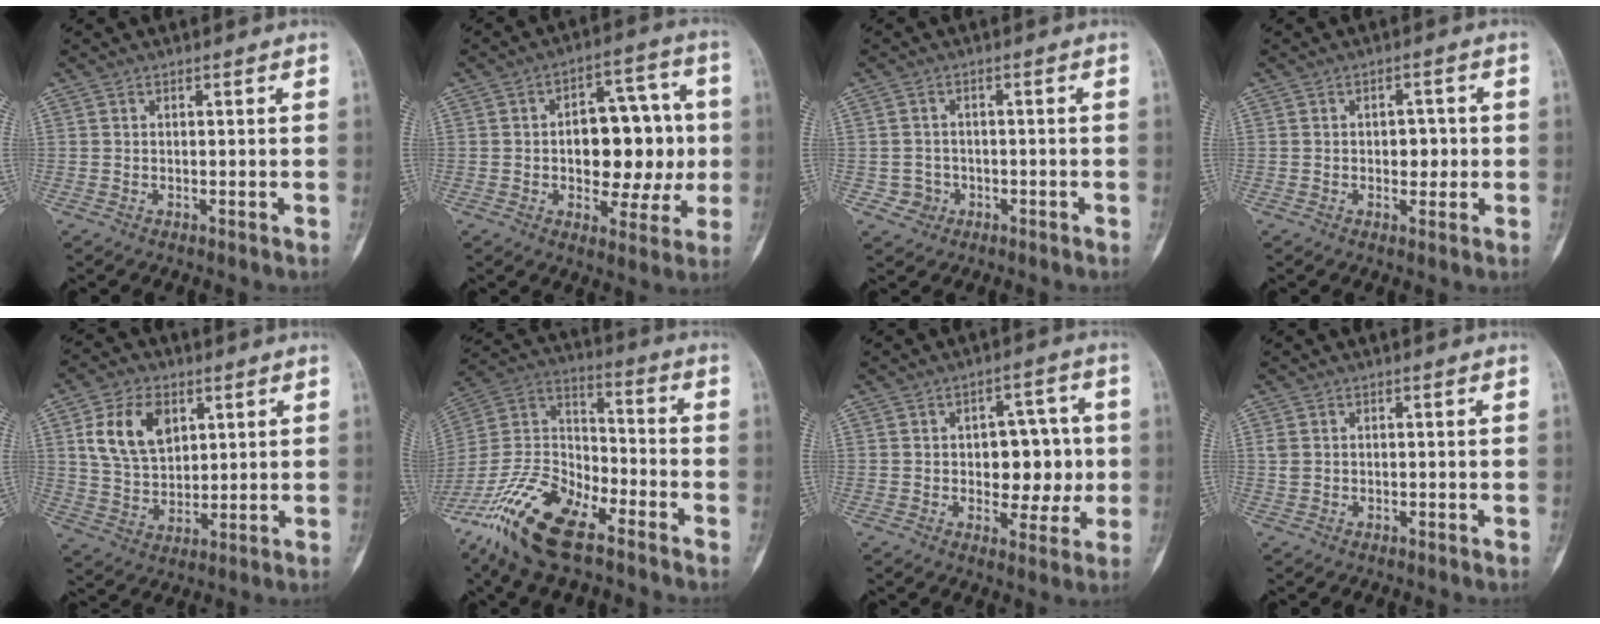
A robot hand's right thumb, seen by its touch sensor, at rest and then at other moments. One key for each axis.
{"total": 16.4, "fx": -0.2, "fy": 9.8, "fz": 13.2, "tx": -0.129, "ty": 0.030, "tz": 0.000}
{"total": 3.0, "fx": -0.9, "fy": 2.8, "fz": 0.2, "tx": 0.013, "ty": 0.010, "tz": -0.015}
{"total": 3.7, "fx": 0.0, "fy": 2.5, "fz": 2.7, "tx": -0.012, "ty": 0.003, "tz": -0.002}
{"total": 11.8, "fx": 4.4, "fy": 7.8, "fz": 7.7, "tx": -0.120, "ty": -0.012, "tz": 0.087}
{"total": 19.7, "fx": -13.0, "fy": 7.8, "fz": 12.6, "tx": -0.258, "ty": 0.058, "tz": -0.246}
{"total": 10.6, "fx": 0.0, "fy": 6.7, "fz": 8.2, "tx": -0.054, "ty": 0.014, "tz": 0.003}
{"total": 1.6, "fx": 0.3, "fy": 1.2, "fz": 0.9, "tx": -0.024, "ty": 0.003, "tz": 0.010}